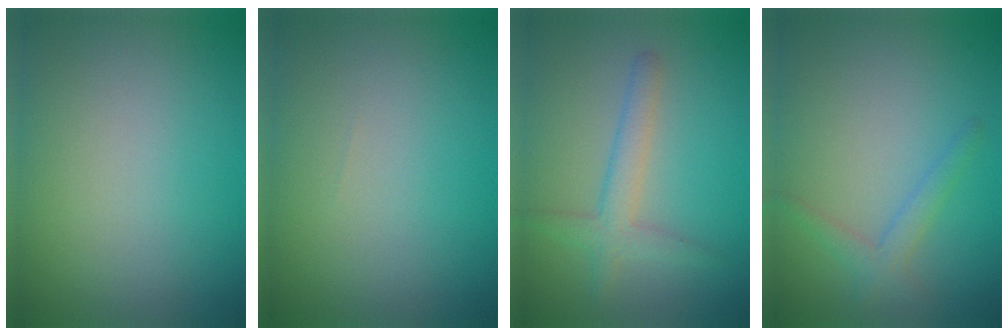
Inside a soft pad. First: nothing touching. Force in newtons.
{"total": 0.0}
{"total": 2.7, "press": 2.7, "slide": 0.2}
{"total": 1.8, "press": 1.8, "slide": 0.0}